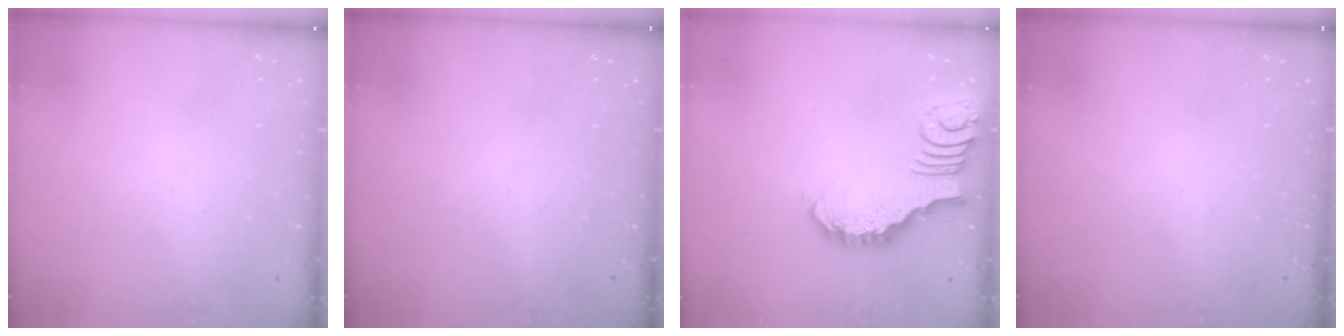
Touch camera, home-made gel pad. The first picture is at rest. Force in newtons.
{"total": 0.0}
{"total": 2.9, "press": 2.9, "slide": 0.2}
{"total": 0.0}